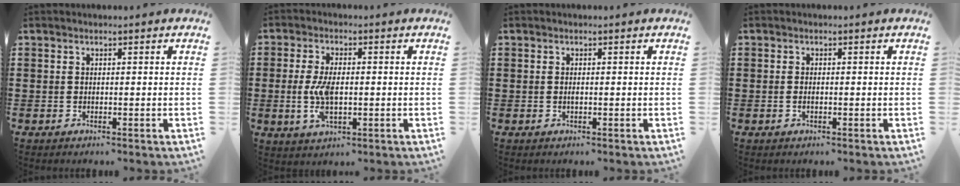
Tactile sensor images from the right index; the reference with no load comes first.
{"total": 6.4, "force": [-0.5, 3.0, 5.7], "torque": [-0.131, -0.006, -0.014]}
{"total": 0.7, "force": [0.0, 0.2, 0.7], "torque": [-0.016, -0.004, 0.001]}
{"total": 0.9, "force": [-0.2, 0.3, 0.8], "torque": [-0.018, -0.004, -0.002]}